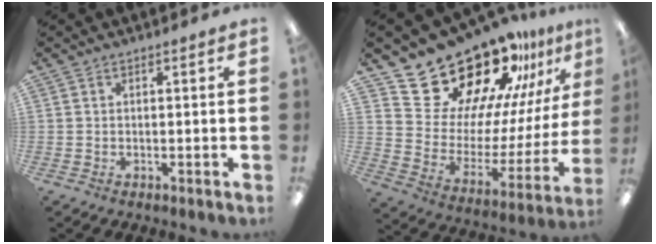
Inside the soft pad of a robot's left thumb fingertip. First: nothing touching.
{"total": 24.1, "force": [20.6, 10.0, 7.5], "torque": [-0.116, -0.158, 0.374]}